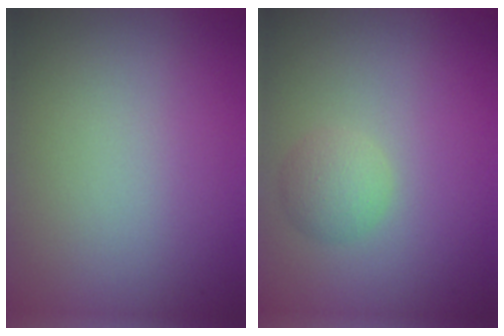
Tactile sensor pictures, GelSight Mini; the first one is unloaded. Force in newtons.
{"total": 2.1, "press": 2.1, "slide": 0.1}